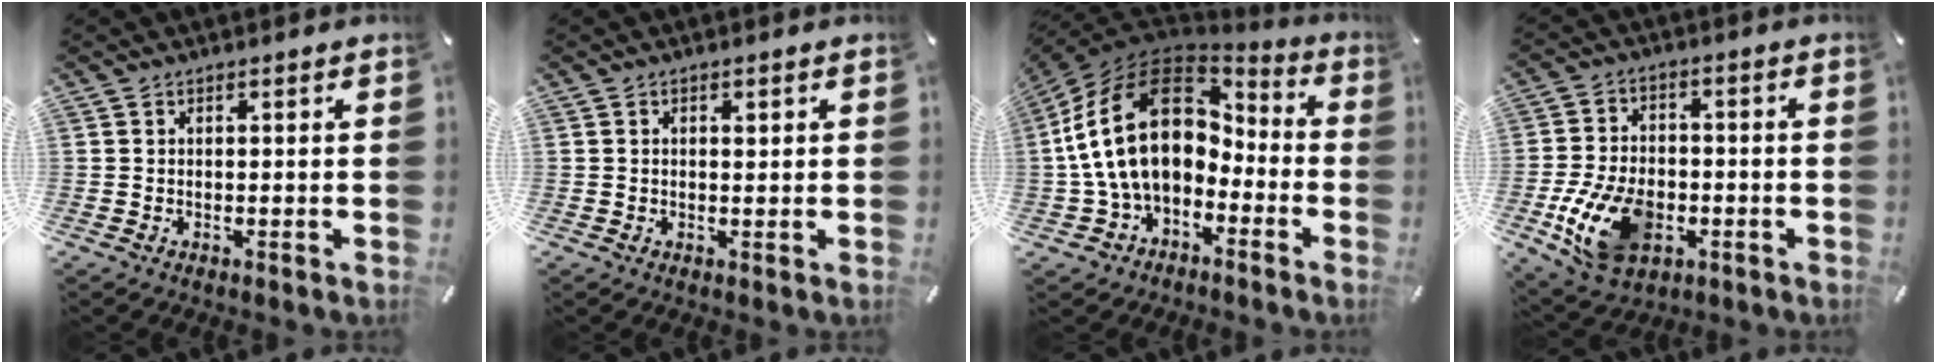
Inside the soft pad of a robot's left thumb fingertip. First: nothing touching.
{"total": 1.0, "force": [0.2, 0.7, 0.8], "torque": [-0.017, 0.003, 0.003]}
{"total": 22.6, "force": [1.6, 15.5, 16.4], "torque": [-0.343, 0.016, 0.028]}
{"total": 14.3, "force": [-4.4, 9.5, 9.7], "torque": [-0.190, 0.007, -0.077]}